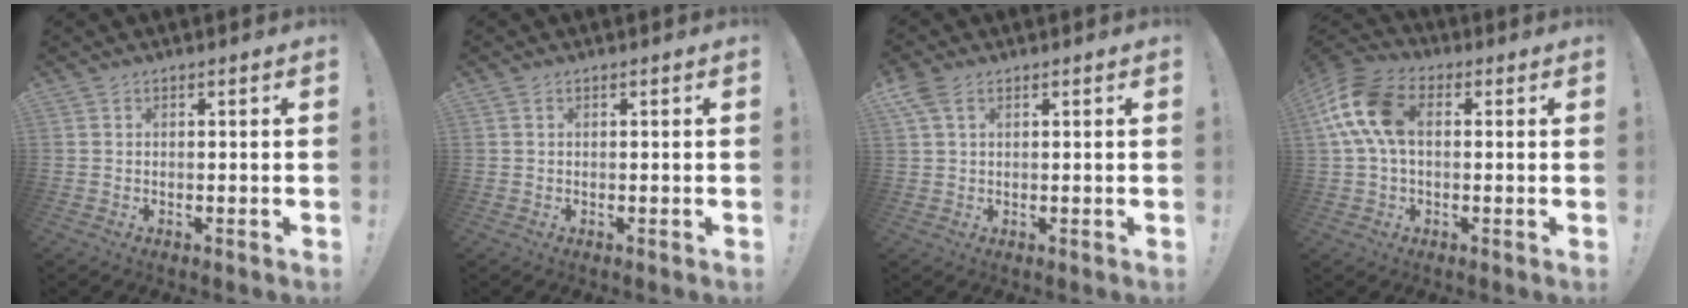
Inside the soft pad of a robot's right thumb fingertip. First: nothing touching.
{"total": 0.0}
{"total": 3.9, "force": [1.9, 2.1, 2.8], "torque": [-0.058, 0.002, 0.038]}
{"total": 13.9, "force": [2.4, 8.8, 10.4], "torque": [-0.205, 0.004, 0.045]}